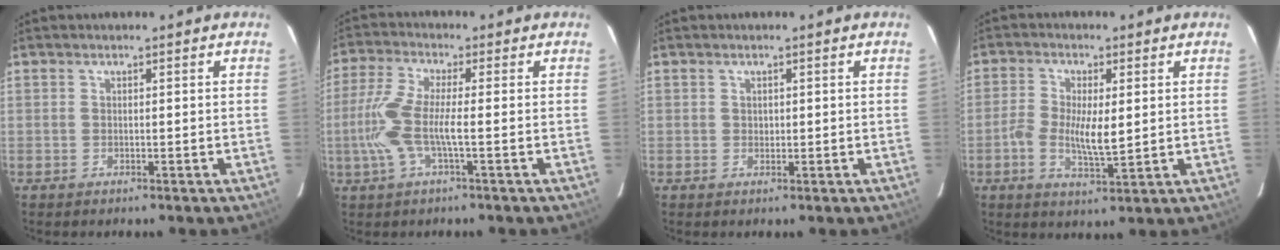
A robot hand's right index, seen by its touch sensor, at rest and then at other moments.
{"total": 8.5, "force": [-1.9, 1.0, 8.2], "torque": [-0.189, -0.002, -0.035]}
{"total": 0.8, "force": [0.2, 0.8, 0.1], "torque": [0.002, 0.003, 0.004]}
{"total": 6.7, "force": [-0.4, 2.6, 6.1], "torque": [-0.127, -0.003, -0.010]}